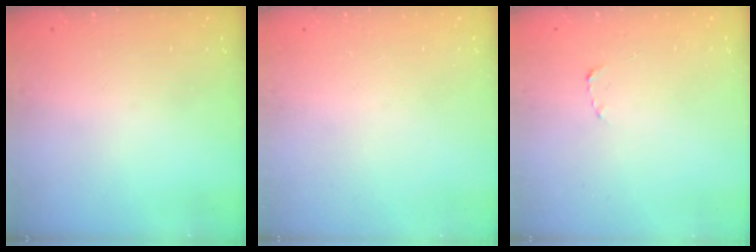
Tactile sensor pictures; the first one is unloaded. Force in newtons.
{"total": 0.0}
{"total": 1.8, "press": 1.7, "slide": 0.3}